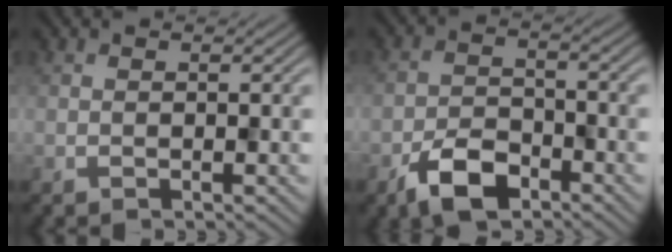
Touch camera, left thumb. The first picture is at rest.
{"total": 6.2, "force": [-4.0, 3.2, 3.6], "torque": [-0.064, -0.001, -0.086]}